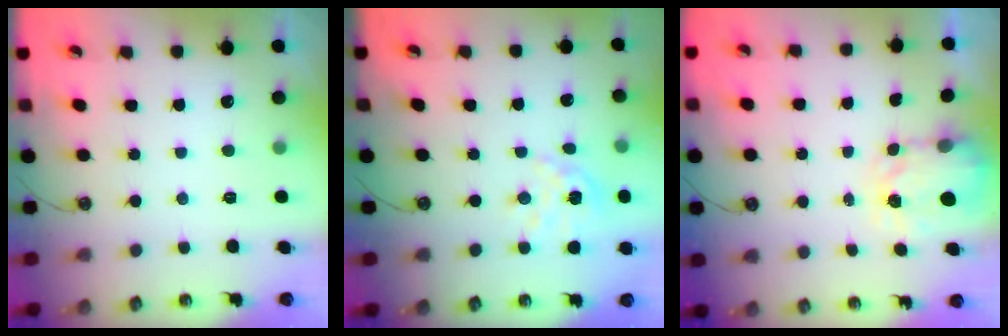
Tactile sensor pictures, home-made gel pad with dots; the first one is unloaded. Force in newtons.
{"total": 8.2, "press": 8.2, "slide": 0.9}
{"total": 3.6, "press": 3.6, "slide": 0.5}